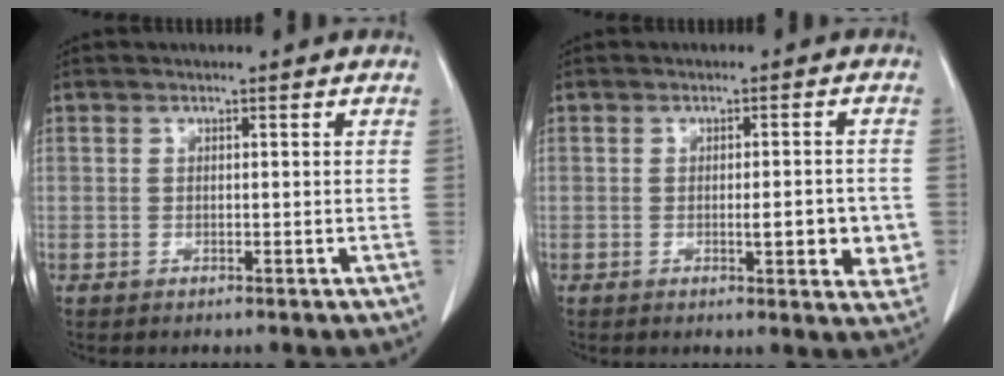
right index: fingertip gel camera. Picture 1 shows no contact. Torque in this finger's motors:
{"motor_torque": [0.55, -0.12, 0.12, 0.04]}